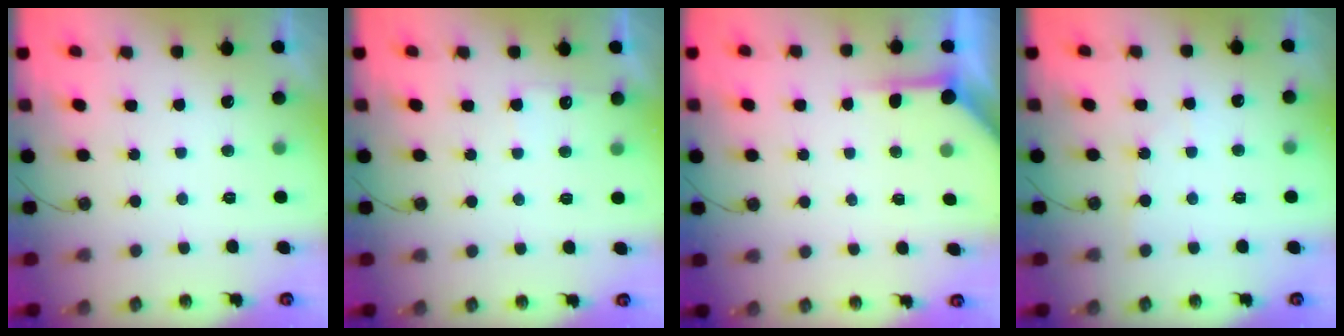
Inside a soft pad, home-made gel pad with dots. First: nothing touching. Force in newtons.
{"total": 4.7, "press": 4.6, "slide": 0.8}
{"total": 4.7, "press": 4.6, "slide": 0.2}
{"total": 3.0, "press": 3.0, "slide": 0.4}